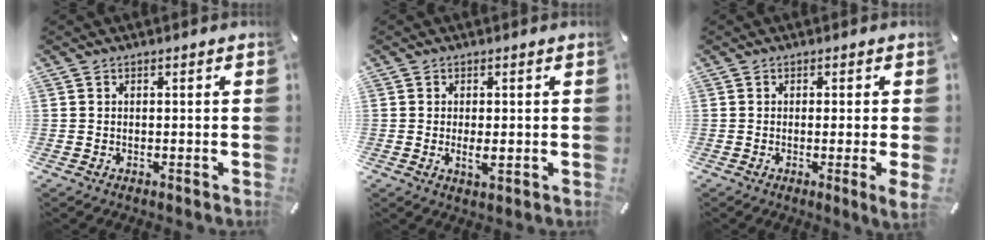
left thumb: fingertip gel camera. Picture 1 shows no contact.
{"total": 3.3, "force": [-0.1, 0.9, 3.2], "torque": [-0.047, -0.005, -0.003]}
{"total": 4.4, "force": [-0.5, -0.1, 4.4], "torque": [-0.070, -0.015, -0.005]}